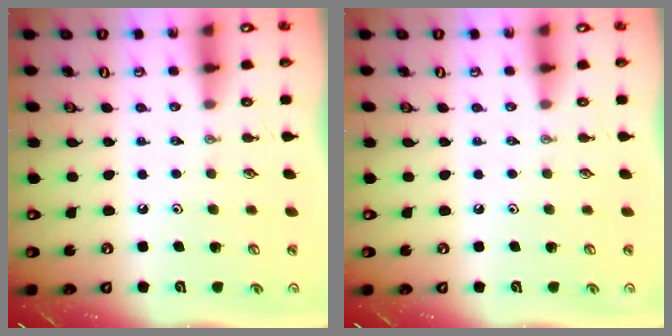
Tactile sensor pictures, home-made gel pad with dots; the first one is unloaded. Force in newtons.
{"total": 0.0}